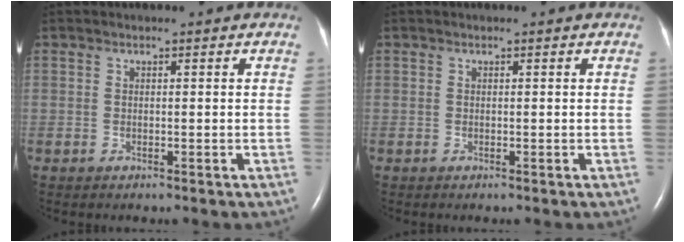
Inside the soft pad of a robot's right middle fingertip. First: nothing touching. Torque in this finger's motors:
{"motor_torque": [0.00, 0.00, 0.00, 0.00]}